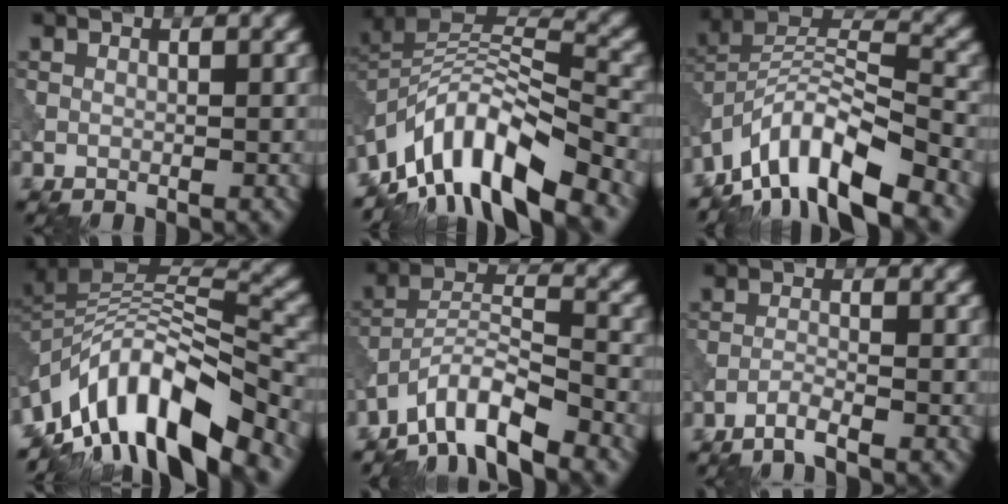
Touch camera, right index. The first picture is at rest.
{"total": 10.9, "force": [-7.1, 3.9, 7.4], "torque": [-0.125, 0.014, -0.135]}
{"total": 10.7, "force": [-7.5, 3.3, 6.8], "torque": [-0.106, 0.010, -0.151]}
{"total": 12.0, "force": [-7.1, 4.7, 8.4], "torque": [-0.146, 0.018, -0.135]}
{"total": 6.7, "force": [-5.5, 1.4, 3.6], "torque": [-0.058, 0.006, -0.108]}
{"total": 1.7, "force": [-1.3, 0.1, 1.0], "torque": [-0.016, 0.004, -0.035]}